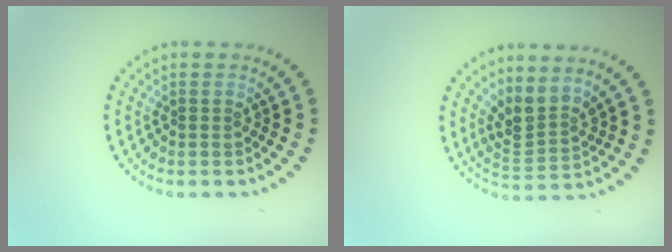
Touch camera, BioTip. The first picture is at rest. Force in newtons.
{"total": 3.0, "press": 2.1, "slide": 2.1}